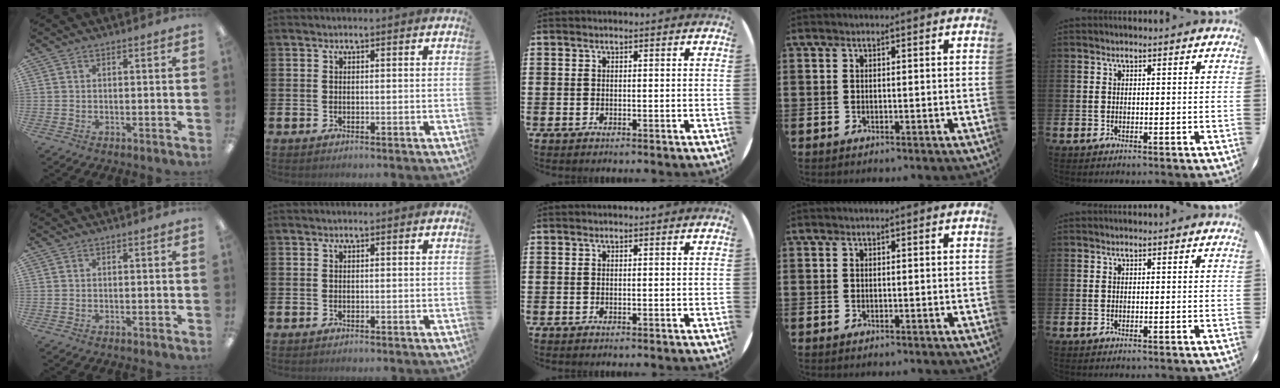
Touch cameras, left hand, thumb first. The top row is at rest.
{}